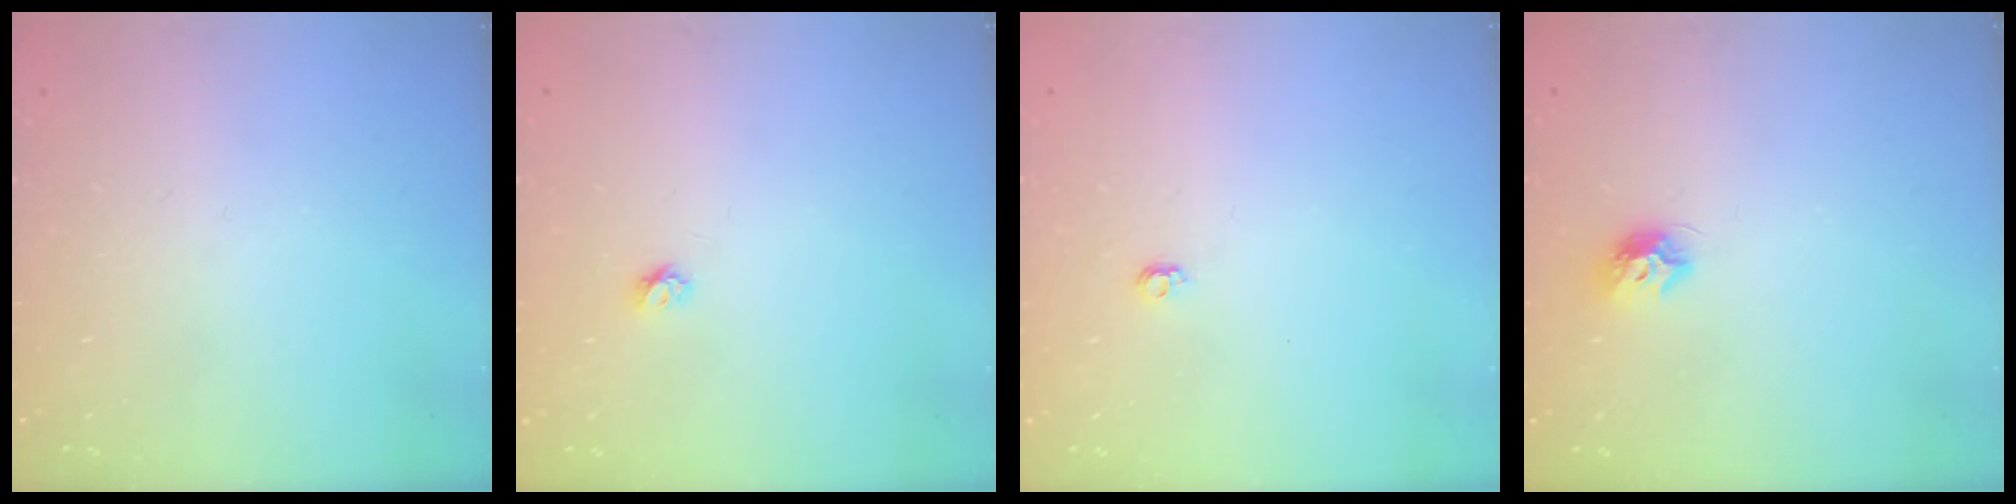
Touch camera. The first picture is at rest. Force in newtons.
{"total": 3.4, "press": 3.4, "slide": 0.3}
{"total": 3.9, "press": 3.9, "slide": 0.5}
{"total": 7.4, "press": 7.4, "slide": 0.2}